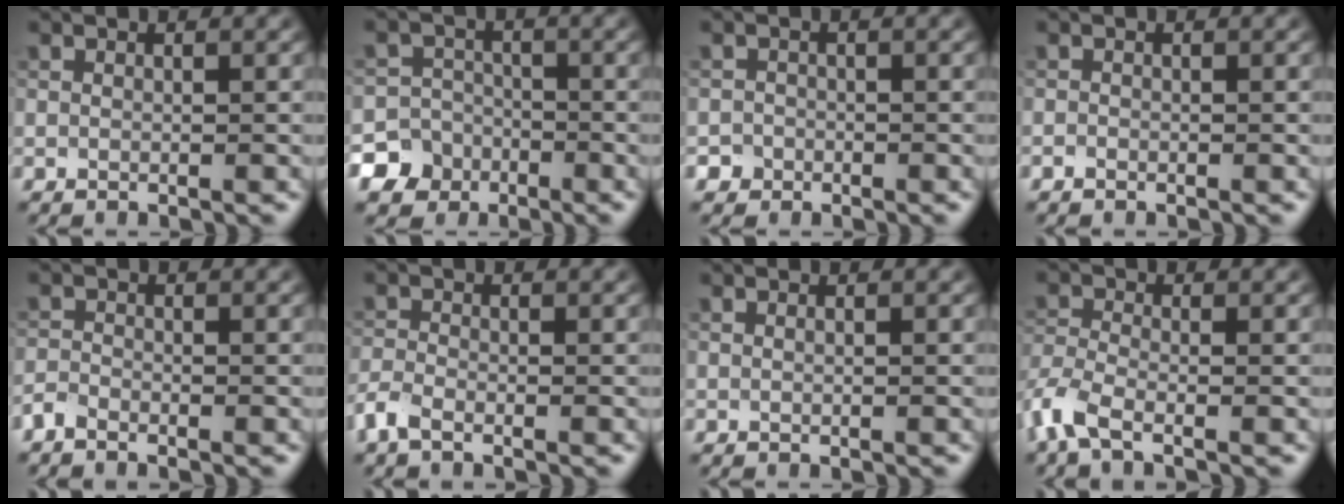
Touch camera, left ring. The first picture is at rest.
{"total": 7.4, "force": [-4.6, 5.7, 0.9], "torque": [-0.007, -0.017, -0.100]}
{"total": 1.7, "force": [-1.3, 1.2, -0.1], "torque": [0.010, 0.008, -0.020]}
{"total": 0.6, "force": [-0.5, 0.3, 0.1], "torque": [0.001, -0.002, -0.010]}
{"total": 1.4, "force": [-1.3, 0.4, 0.4], "torque": [-0.009, 0.001, -0.035]}
{"total": 2.2, "force": [-1.6, 0.9, 1.3], "torque": [-0.033, -0.002, -0.044]}
{"total": 0.0}
{"total": 3.9, "force": [-2.7, 1.2, 2.5], "torque": [-0.064, -0.012, -0.071]}